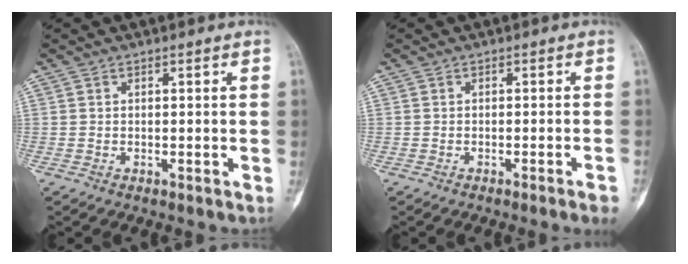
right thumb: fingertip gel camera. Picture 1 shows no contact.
{"total": 3.1, "force": [-2.2, -0.2, 2.2], "torque": [-0.030, 0.010, -0.024]}